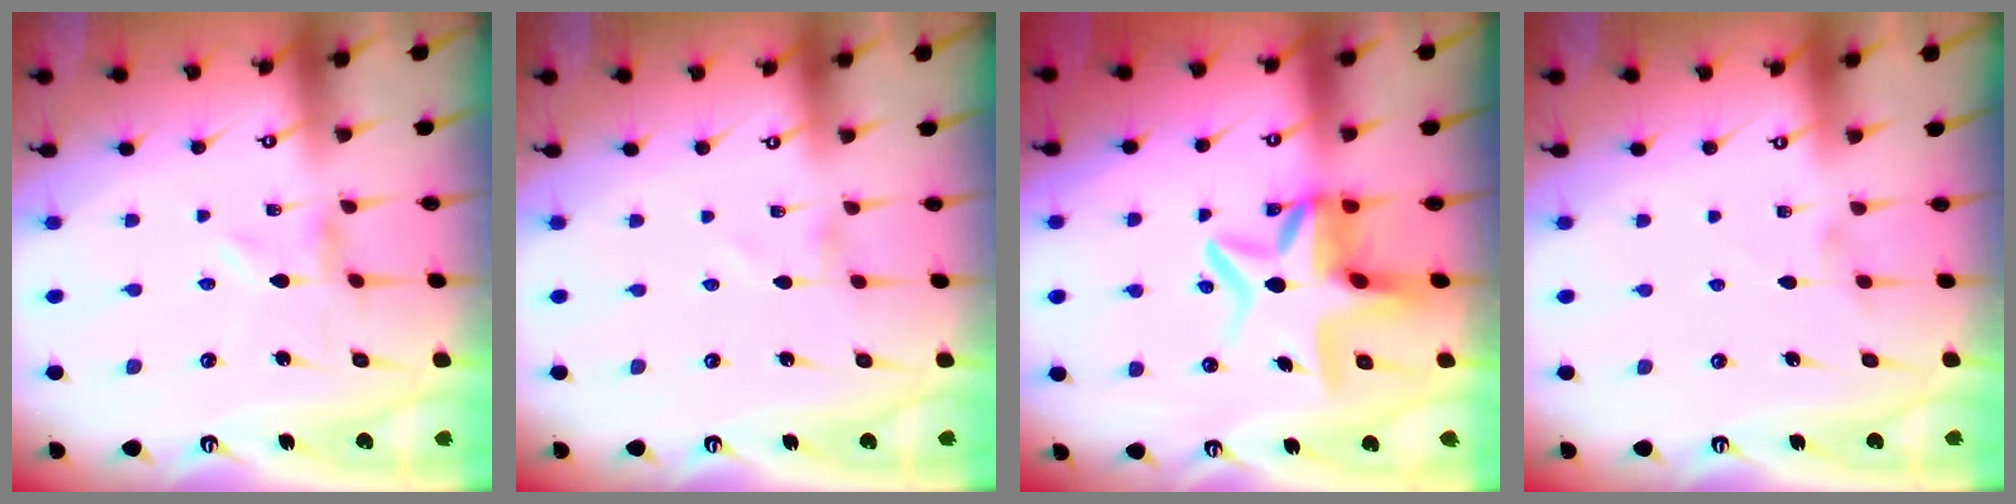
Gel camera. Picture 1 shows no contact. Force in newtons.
{"total": 0.6, "press": 0.6, "slide": 0.1}
{"total": 9.6, "press": 9.1, "slide": 3.0}
{"total": 1.4, "press": 1.4, "slide": 0.3}